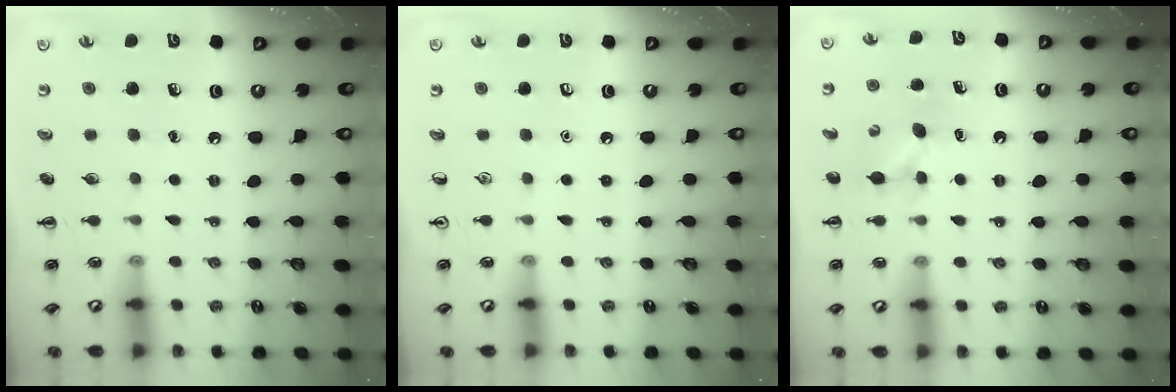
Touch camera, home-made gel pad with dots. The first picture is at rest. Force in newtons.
{"total": 0.0}
{"total": 4.7, "press": 4.5, "slide": 1.3}